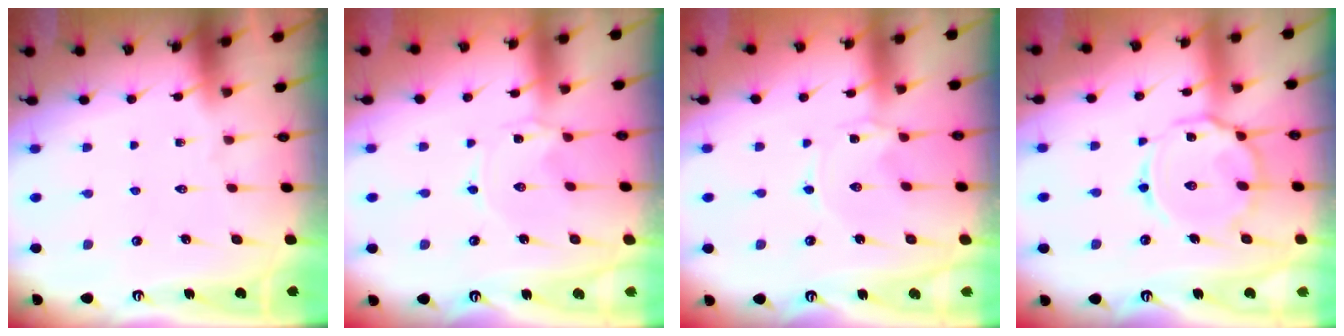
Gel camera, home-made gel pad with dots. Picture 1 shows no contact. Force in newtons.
{"total": 0.0}
{"total": 0.0}
{"total": 13.6, "press": 13.5, "slide": 1.2}